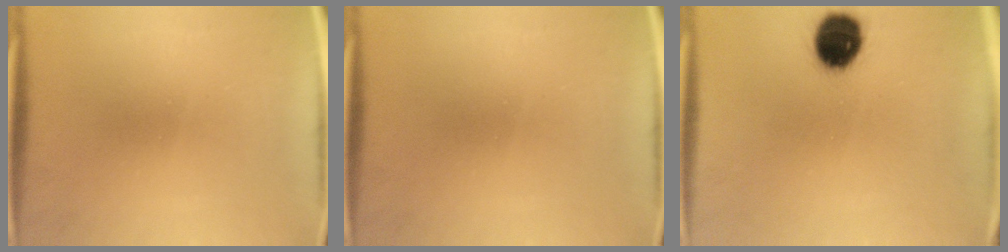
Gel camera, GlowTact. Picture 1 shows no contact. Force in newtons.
{"total": 0.0}
{"total": 10.6}